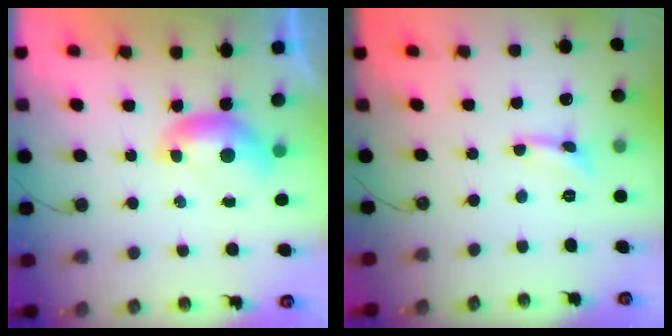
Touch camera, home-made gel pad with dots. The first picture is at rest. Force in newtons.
{"total": 0.0}